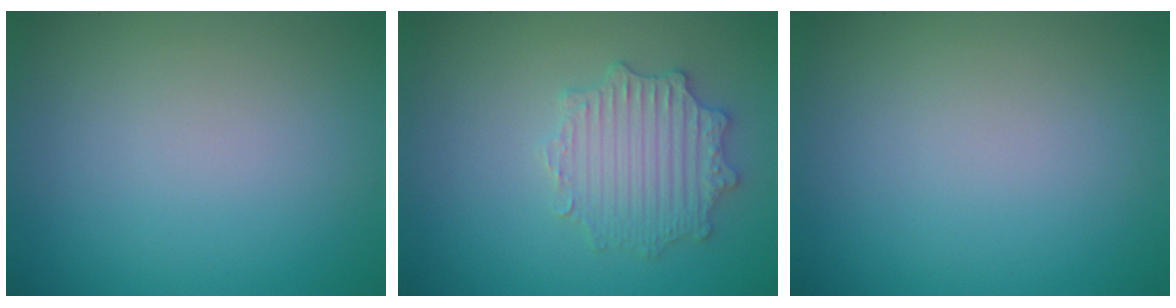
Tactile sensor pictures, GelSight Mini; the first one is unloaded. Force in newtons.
{"total": 3.5, "press": 3.4, "slide": 0.9}
{"total": 0.0}